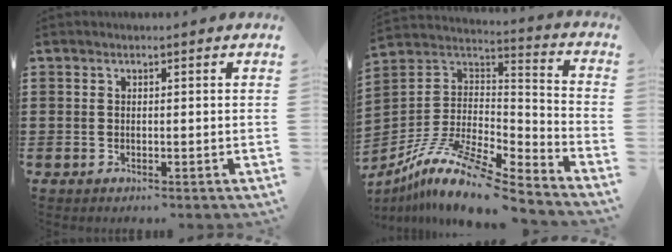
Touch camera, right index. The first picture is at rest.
{"total": 12.3, "force": [-9.3, 2.6, 7.7], "torque": [-0.155, 0.016, -0.181]}